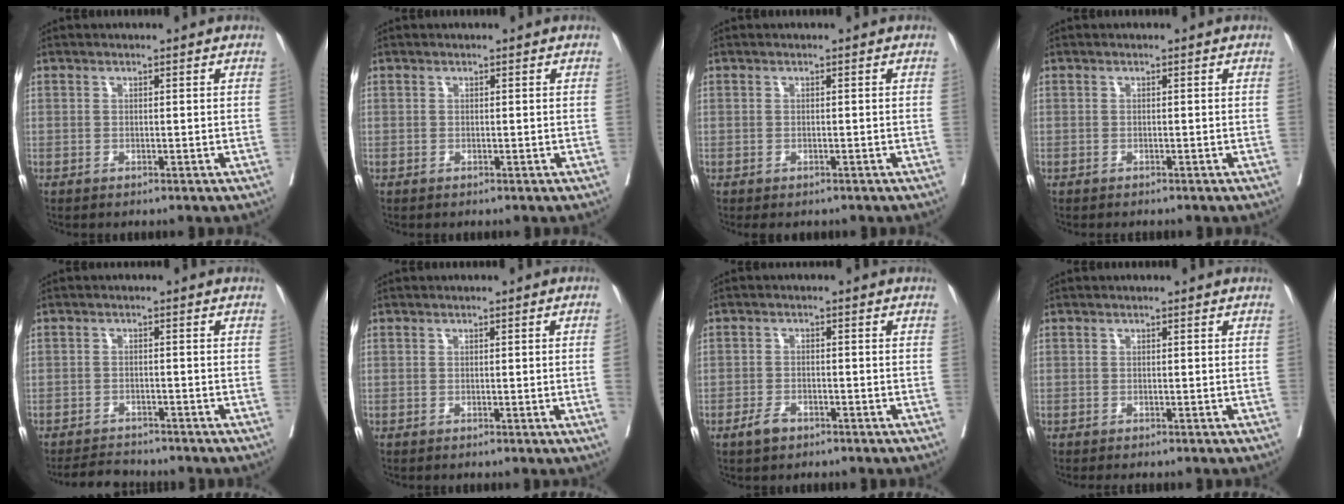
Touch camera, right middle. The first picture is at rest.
{"total": 0.0}
{"total": 0.8, "force": [-0.6, 0.4, 0.3], "torque": [-0.005, 0.000, -0.009]}
{"total": 0.6, "force": [-0.5, 0.1, 0.1], "torque": [-0.002, -0.001, -0.012]}
{"total": 4.5, "force": [-4.4, 0.8, 0.6], "torque": [-0.008, -0.014, -0.074]}
{"total": 2.6, "force": [-0.2, -0.4, 2.6], "torque": [-0.045, 0.003, 0.004]}
{"total": 2.5, "force": [-1.7, 1.2, 1.3], "torque": [-0.027, 0.001, -0.028]}
{"total": 1.2, "force": [-1.0, 0.2, 0.5], "torque": [-0.004, -0.002, -0.018]}